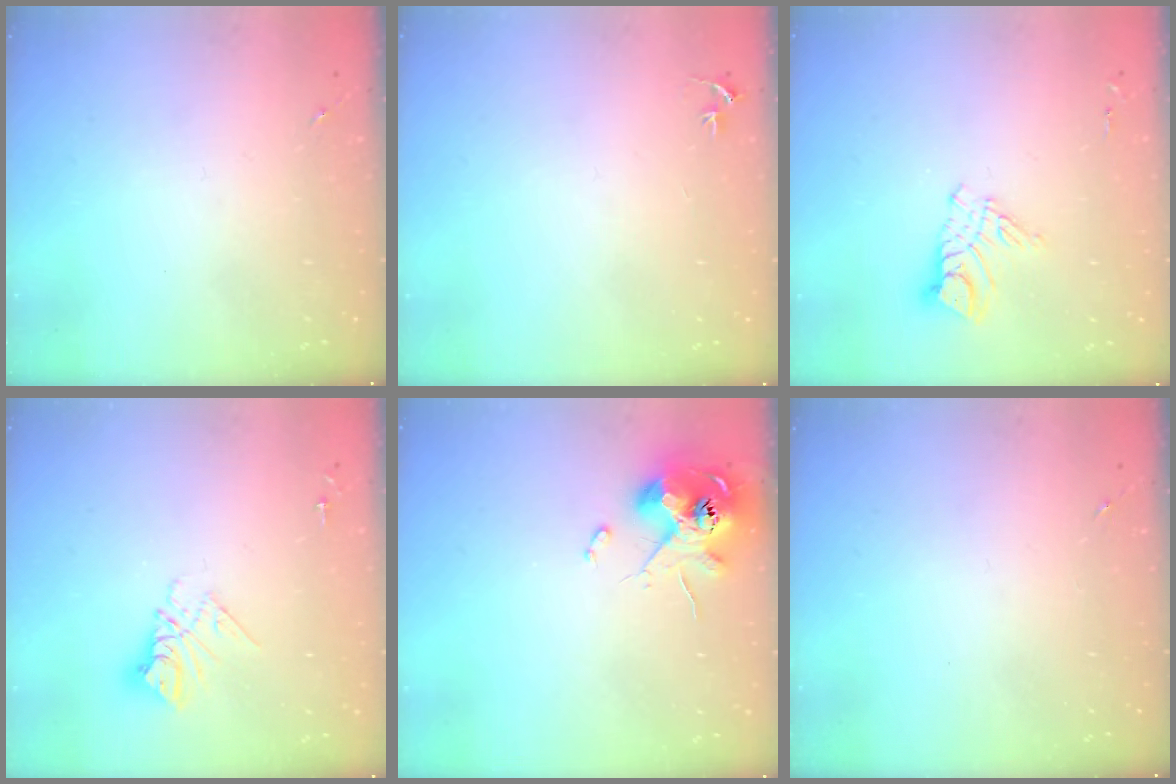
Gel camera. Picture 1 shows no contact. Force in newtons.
{"total": 2.9, "press": 2.9, "slide": 0.2}
{"total": 10.5, "press": 10.5, "slide": 0.9}
{"total": 10.4, "press": 10.4, "slide": 0.9}
{"total": 11.2, "press": 11.0, "slide": 2.1}
{"total": 0.0}